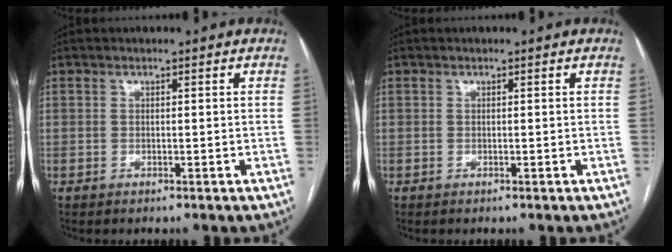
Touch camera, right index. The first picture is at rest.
{"total": 0.0}